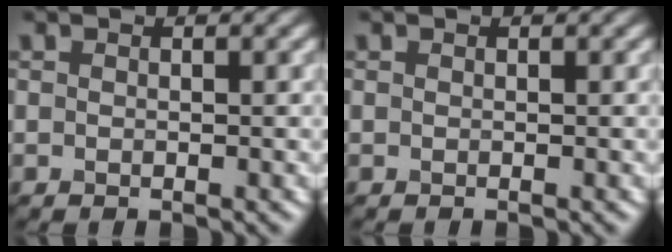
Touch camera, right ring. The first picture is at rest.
{"total": 0.0}